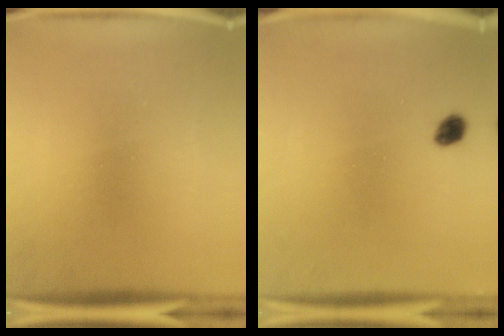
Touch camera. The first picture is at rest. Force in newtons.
{"total": 1.9}